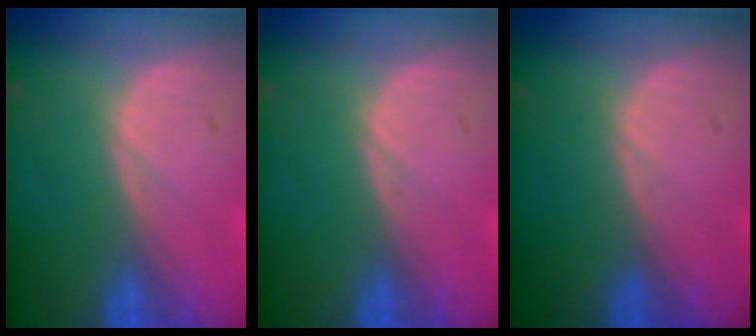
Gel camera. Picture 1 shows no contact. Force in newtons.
{"total": 0.0}
{"total": 0.0}